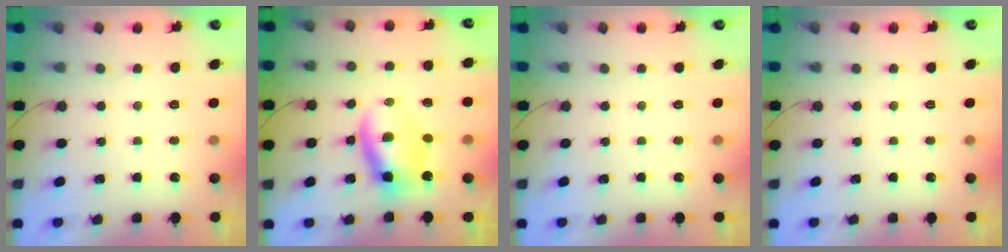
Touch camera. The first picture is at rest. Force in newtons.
{"total": 7.5, "press": 7.3, "slide": 1.6}
{"total": 0.0}
{"total": 0.0}